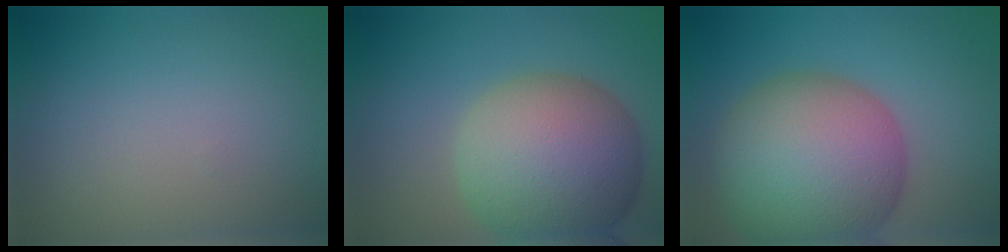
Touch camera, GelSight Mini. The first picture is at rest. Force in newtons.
{"total": 13.0, "press": 12.9, "slide": 0.7}
{"total": 15.0, "press": 15.0, "slide": 0.7}